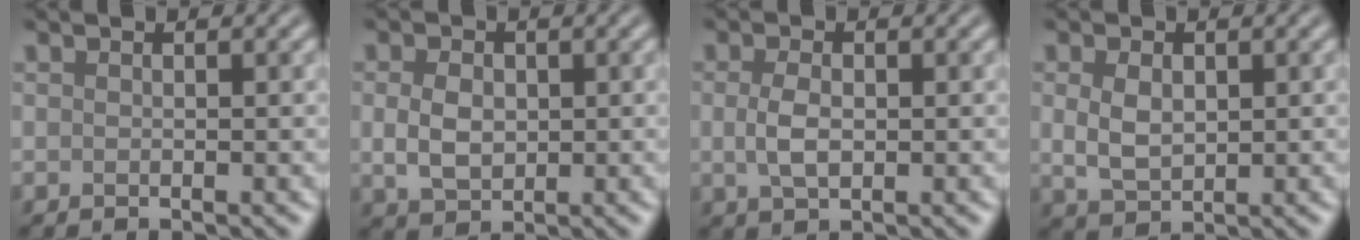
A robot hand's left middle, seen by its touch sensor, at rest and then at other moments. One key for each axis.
{"total": 3.2, "fx": 0.1, "fy": 2.4, "fz": 2.2, "tx": -0.047, "ty": -0.001, "tz": 0.001}
{"total": 2.5, "fx": 0.0, "fy": 1.5, "fz": 2.0, "tx": -0.048, "ty": -0.002, "tz": 0.001}
{"total": 3.1, "fx": 0.5, "fy": 2.1, "fz": 2.2, "tx": -0.051, "ty": 0.000, "tz": 0.013}